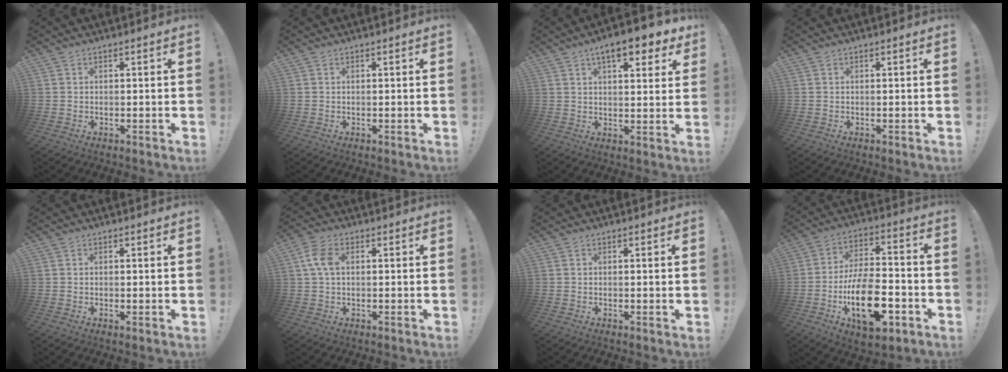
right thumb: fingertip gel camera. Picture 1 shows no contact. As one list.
[{"total": 0.0}, {"total": 9.6, "force": [5.8, 2.9, 7.1], "torque": [-0.095, -0.029, 0.095]}, {"total": 0.0}, {"total": 0.6, "force": [0.2, 0.0, 0.5], "torque": [-0.004, -0.003, 0.003]}, {"total": 6.5, "force": [1.1, 4.0, 5.0], "torque": [-0.101, 0.006, 0.020]}, {"total": 0.6, "force": [0.2, -0.2, 0.5], "torque": [-0.004, -0.003, 0.003]}, {"total": 20.9, "force": [-7.5, 10.6, 16.4], "torque": [-0.286, 0.037, -0.116]}]